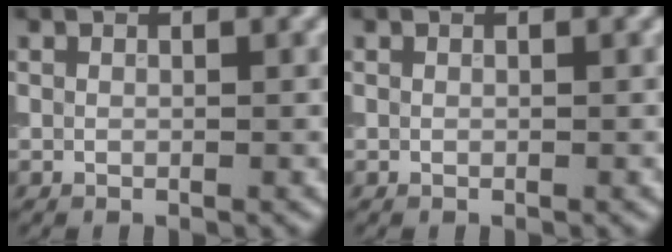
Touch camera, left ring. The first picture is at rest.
{"total": 0.0}